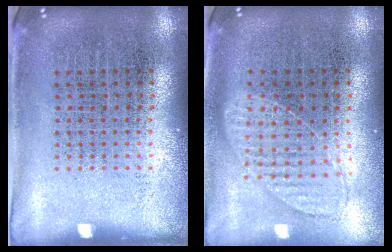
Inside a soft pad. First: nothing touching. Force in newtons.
{"total": 0.9, "press": 0.9, "slide": 0.2}